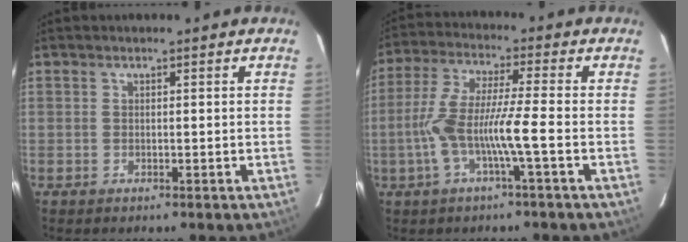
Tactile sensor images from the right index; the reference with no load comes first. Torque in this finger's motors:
{"motor_torque": [1.20, -0.46, 0.65, 0.21]}